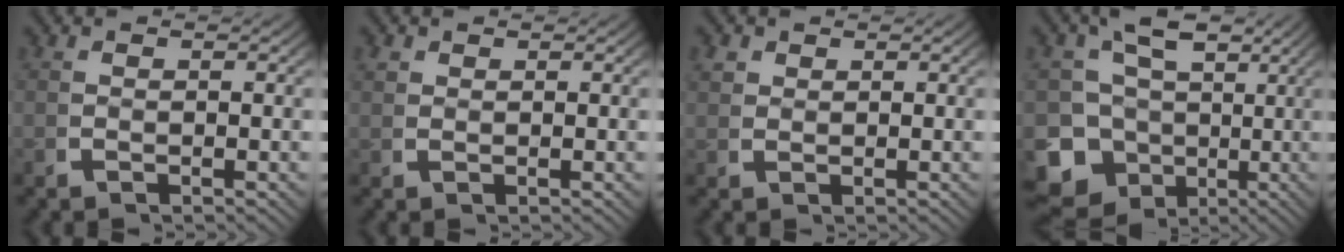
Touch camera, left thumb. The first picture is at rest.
{"total": 1.1, "force": [0.8, 0.7, 0.3], "torque": [-0.013, -0.004, 0.019]}
{"total": 1.7, "force": [1.2, 1.1, 0.6], "torque": [-0.018, -0.003, 0.027]}
{"total": 14.3, "force": [-2.6, 12.8, 6.0], "torque": [-0.139, -0.063, -0.035]}